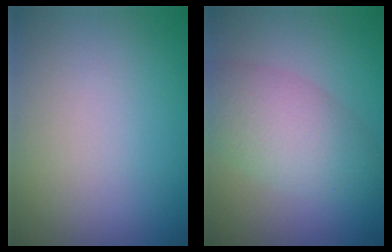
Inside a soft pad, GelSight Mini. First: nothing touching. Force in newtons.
{"total": 5.0, "press": 4.9, "slide": 0.2}